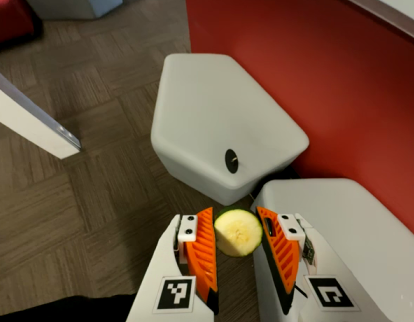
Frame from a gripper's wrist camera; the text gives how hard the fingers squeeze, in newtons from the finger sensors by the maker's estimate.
{"total": 11.6, "left": 12.2, "right": 11.1}